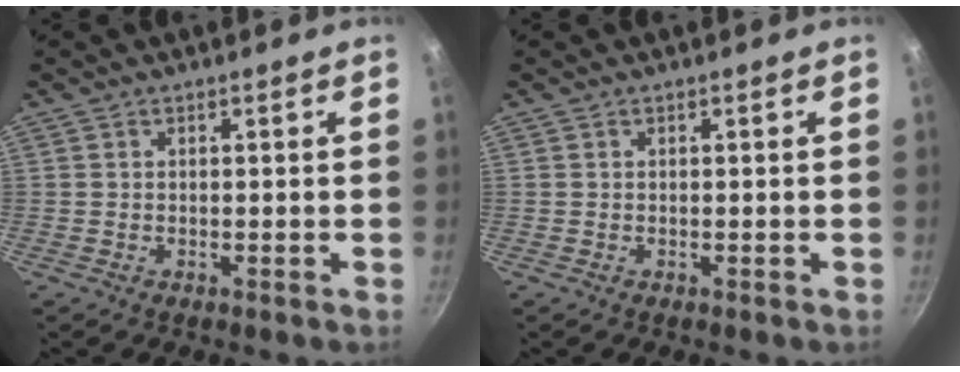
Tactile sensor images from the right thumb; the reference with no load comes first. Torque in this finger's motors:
{"motor_torque": [-0.35, 0.11, -0.06, 0.13, 0.01]}